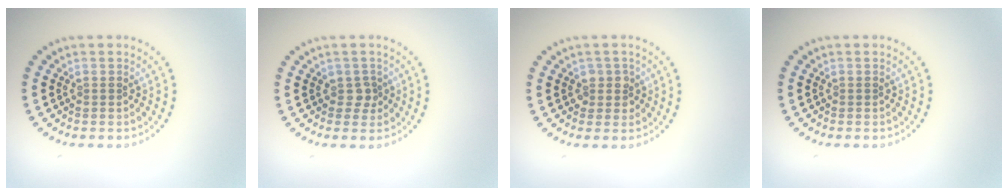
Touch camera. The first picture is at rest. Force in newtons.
{"total": 1.2, "press": 1.0, "slide": 0.7}
{"total": 1.6, "press": 1.5, "slide": 0.7}
{"total": 0.0}